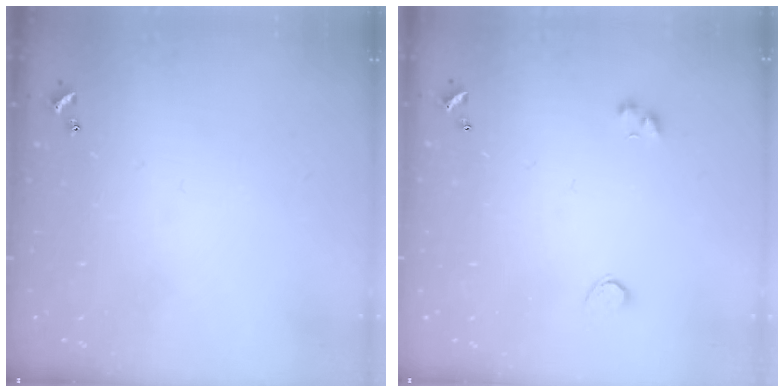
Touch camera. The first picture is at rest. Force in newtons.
{"total": 1.9, "press": 1.5, "slide": 1.1}